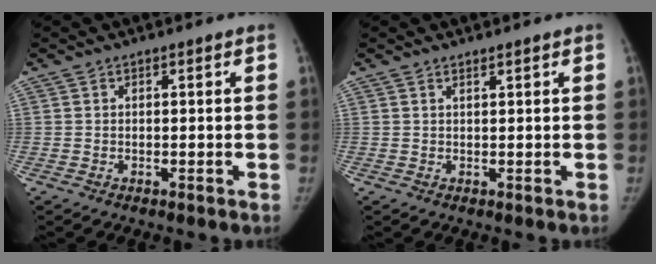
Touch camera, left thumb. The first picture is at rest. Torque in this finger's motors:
{"motor_torque": [-0.42, -0.18, -0.09, 0.13, -0.05]}